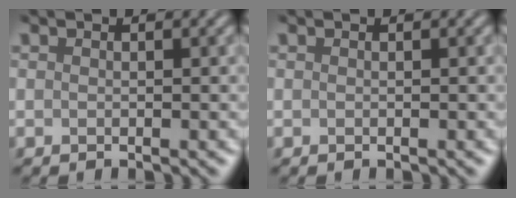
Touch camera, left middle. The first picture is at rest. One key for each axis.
{"total": 0.0}